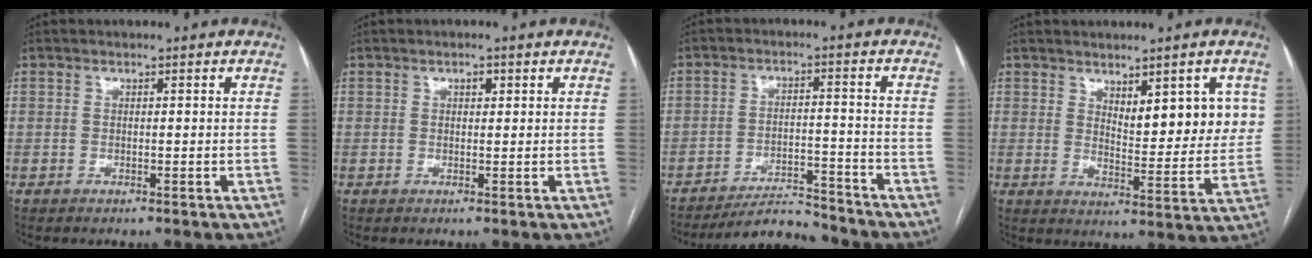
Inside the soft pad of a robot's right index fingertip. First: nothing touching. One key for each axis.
{"total": 1.2, "fx": 0.5, "fy": 0.6, "fz": 0.8, "tx": -0.011, "ty": 0.001, "tz": 0.006}
{"total": 8.0, "fx": -7.9, "fy": 0.6, "fz": 0.9, "tx": -0.012, "ty": 0.004, "tz": -0.134}
{"total": 8.5, "fx": 3.7, "fy": 2.8, "fz": 7.1, "tx": -0.092, "ty": -0.007, "tz": 0.059}